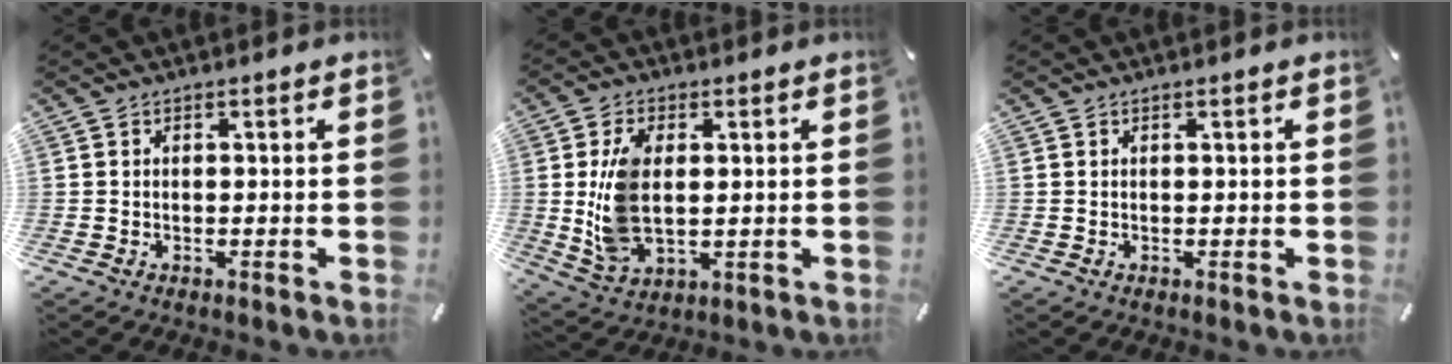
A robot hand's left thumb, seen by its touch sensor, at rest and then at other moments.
{"total": 10.7, "force": [1.1, 6.6, 8.4], "torque": [-0.195, 0.000, 0.020]}
{"total": 0.0}